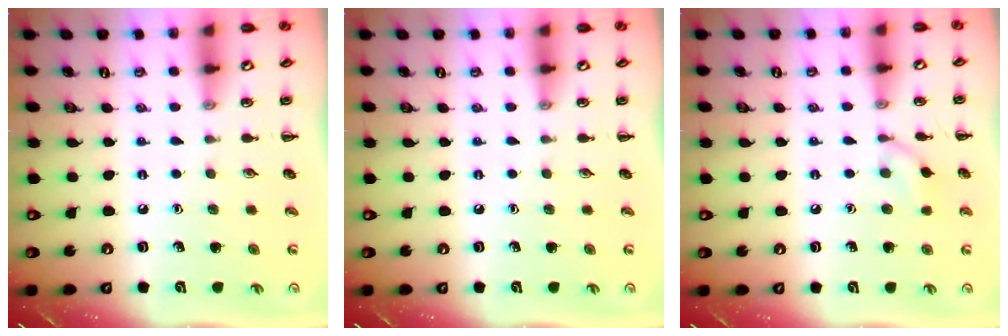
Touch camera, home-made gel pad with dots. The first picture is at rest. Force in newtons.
{"total": 0.0}
{"total": 6.6, "press": 6.4, "slide": 1.4}